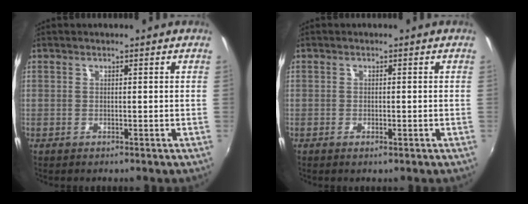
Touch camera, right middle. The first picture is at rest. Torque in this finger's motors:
{"motor_torque": [-0.45, -0.14, 0.03, -0.01]}